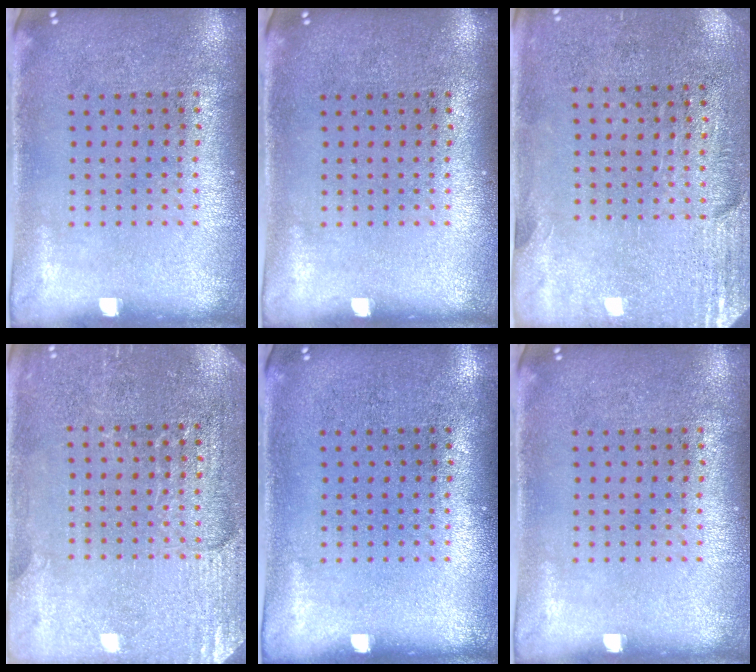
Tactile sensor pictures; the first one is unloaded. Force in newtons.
{"total": 0.0}
{"total": 2.8, "press": 2.4, "slide": 1.4}
{"total": 2.9, "press": 2.9, "slide": 0.2}
{"total": 0.0}
{"total": 0.0}